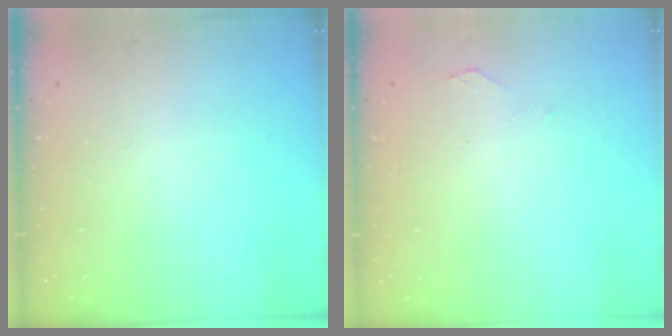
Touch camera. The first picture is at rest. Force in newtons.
{"total": 1.8, "press": 1.8, "slide": 0.4}